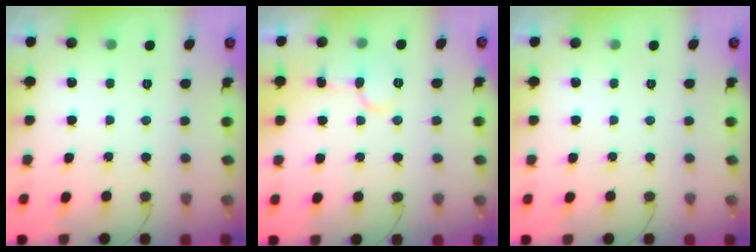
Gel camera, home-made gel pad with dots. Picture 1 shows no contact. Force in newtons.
{"total": 7.3, "press": 7.2, "slide": 0.7}
{"total": 0.0}